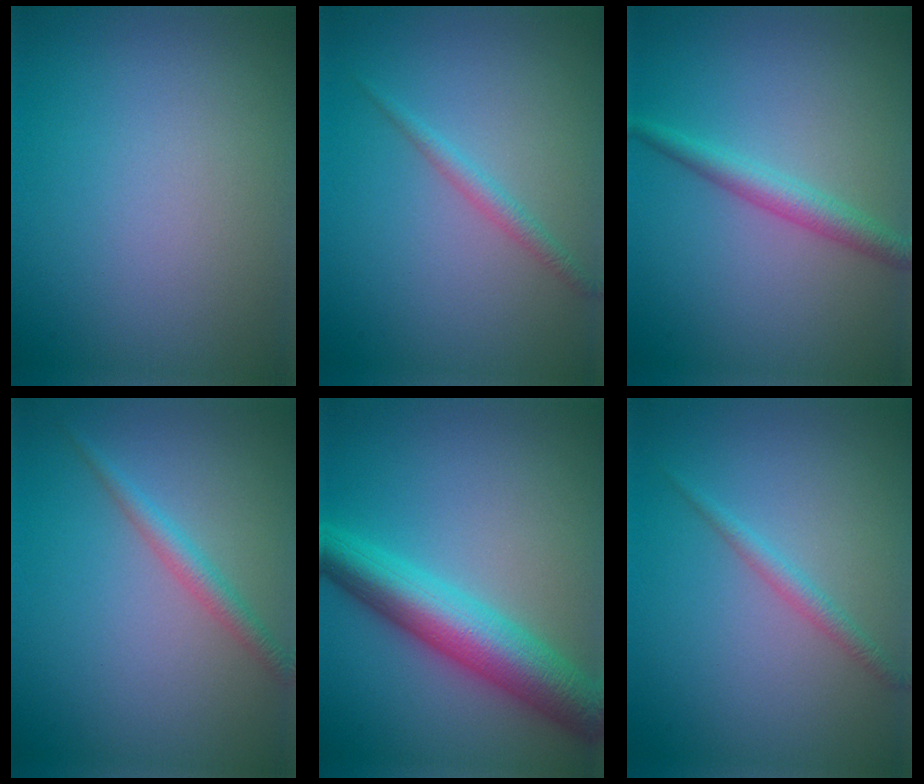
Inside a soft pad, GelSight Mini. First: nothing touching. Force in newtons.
{"total": 1.3, "press": 1.3, "slide": 0.0}
{"total": 2.5, "press": 2.5, "slide": 0.1}
{"total": 2.0, "press": 2.0, "slide": 0.0}
{"total": 7.8, "press": 7.8, "slide": 0.1}
{"total": 1.3, "press": 1.3, "slide": 0.0}